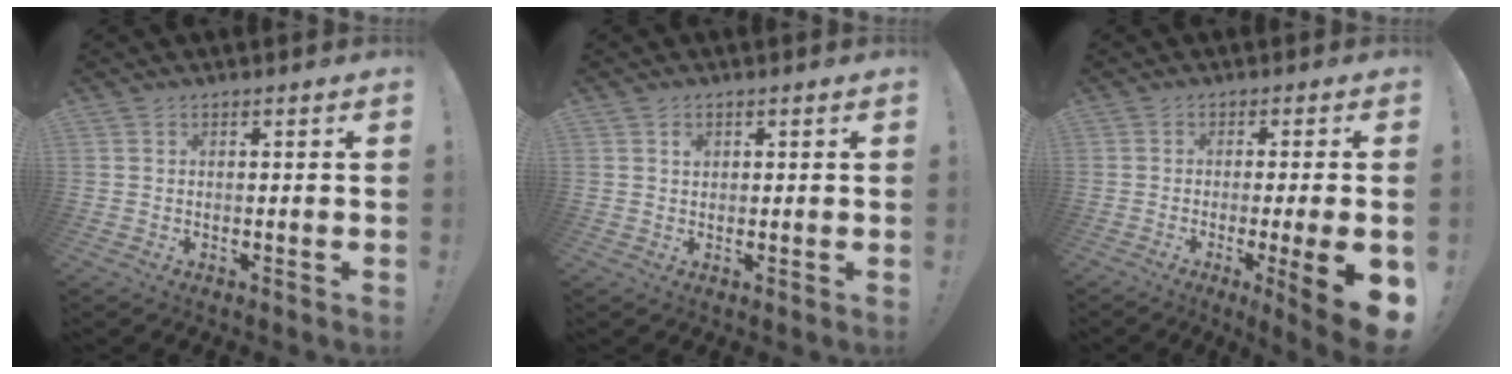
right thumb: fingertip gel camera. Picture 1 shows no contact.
{"total": 1.2, "force": [0.5, 0.9, 0.5], "torque": [0.005, -0.005, 0.006]}
{"total": 11.4, "force": [-3.0, 0.3, 11.0], "torque": [-0.145, -0.003, -0.037]}